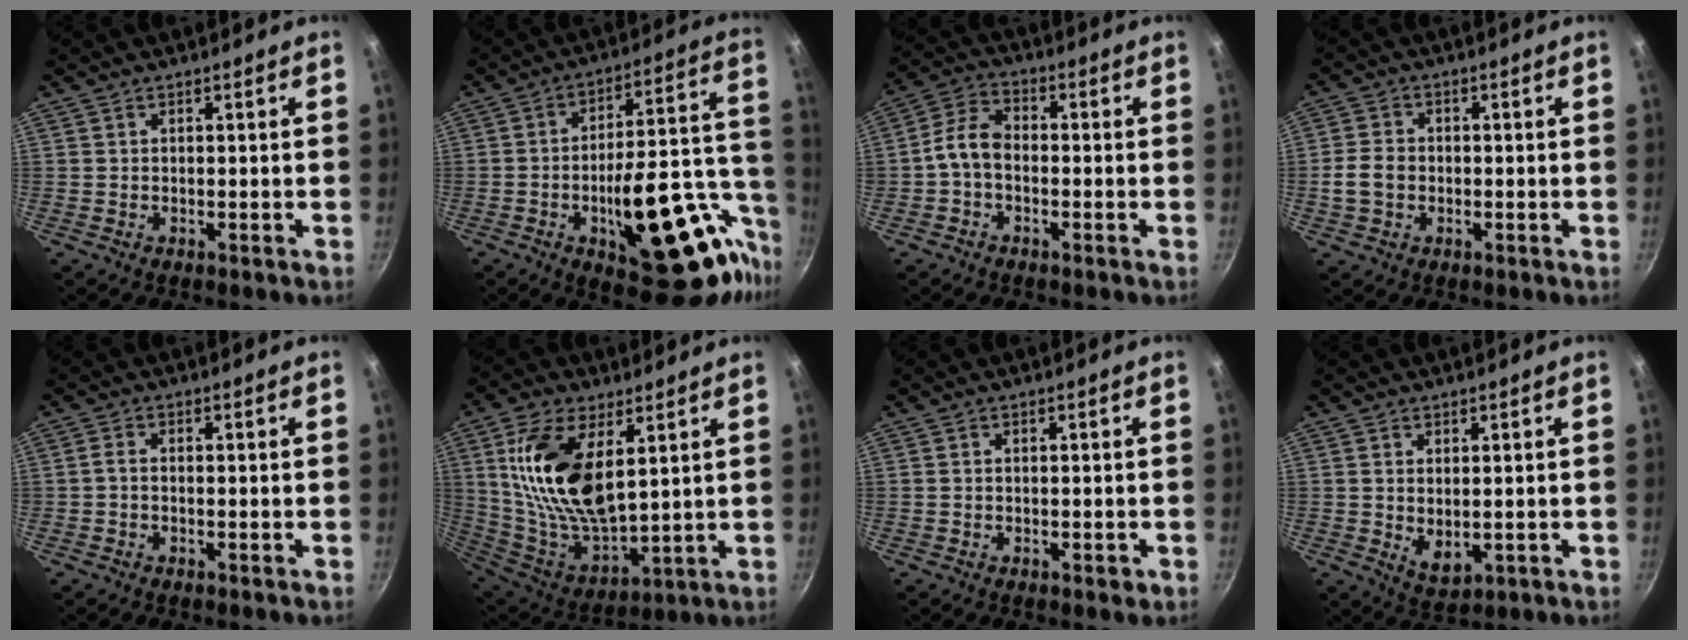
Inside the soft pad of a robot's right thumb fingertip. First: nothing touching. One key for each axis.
{"total": 26.7, "fx": -9.2, "fy": 11.4, "fz": 22.4, "tx": -0.254, "ty": 0.043, "tz": -0.122}
{"total": 6.4, "fx": -1.2, "fy": 4.3, "fz": 4.7, "tx": -0.087, "ty": 0.029, "tz": -0.037}
{"total": 5.4, "fx": -0.8, "fy": 4.3, "fz": 3.2, "tx": -0.052, "ty": 0.011, "tz": -0.020}
{"total": 1.4, "fx": -0.4, "fy": 0.6, "fz": 1.2, "tx": -0.034, "ty": 0.008, "tz": -0.012}
{"total": 19.7, "fx": 5.9, "fy": 9.9, "fz": 16.0, "tx": -0.297, "ty": -0.036, "tz": 0.125}
{"total": 1.4, "fx": -0.5, "fy": 0.7, "fz": 1.0, "tx": -0.013, "ty": 0.001, "tz": -0.008}
{"total": 4.6, "fx": 0.2, "fy": 2.6, "fz": 3.8, "tx": -0.060, "ty": -0.015, "tz": 0.013}